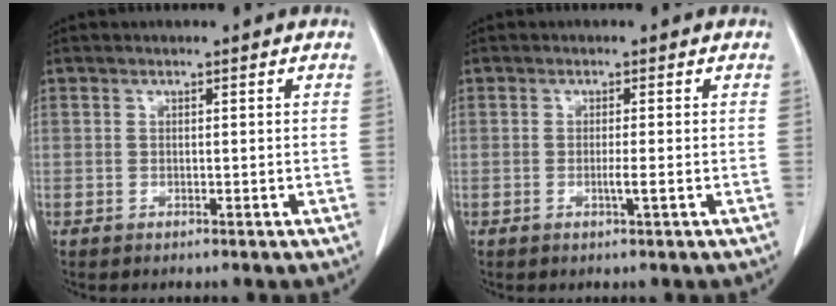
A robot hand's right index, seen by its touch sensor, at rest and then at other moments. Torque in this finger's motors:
{"motor_torque": [0.50, -0.33, 0.19, 0.05]}